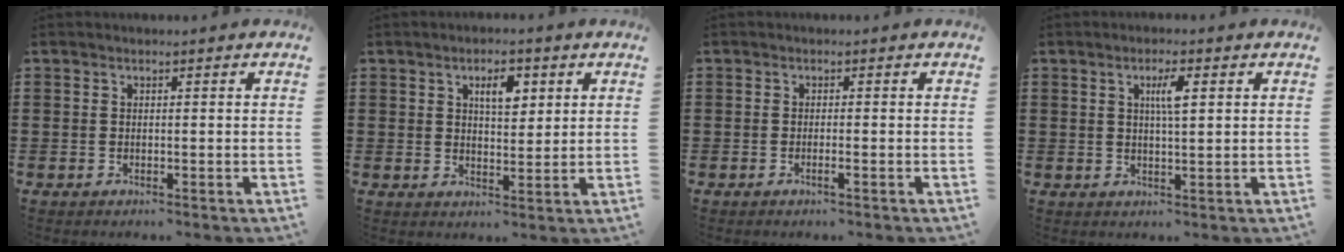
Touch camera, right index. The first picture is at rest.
{"total": 4.4, "force": [2.0, 1.9, 3.4], "torque": [-0.049, 0.000, 0.028]}
{"total": 1.0, "force": [-0.6, 0.0, 0.8], "torque": [-0.013, -0.004, -0.011]}
{"total": 3.7, "force": [1.1, 0.8, 3.4], "torque": [-0.071, 0.007, 0.015]}